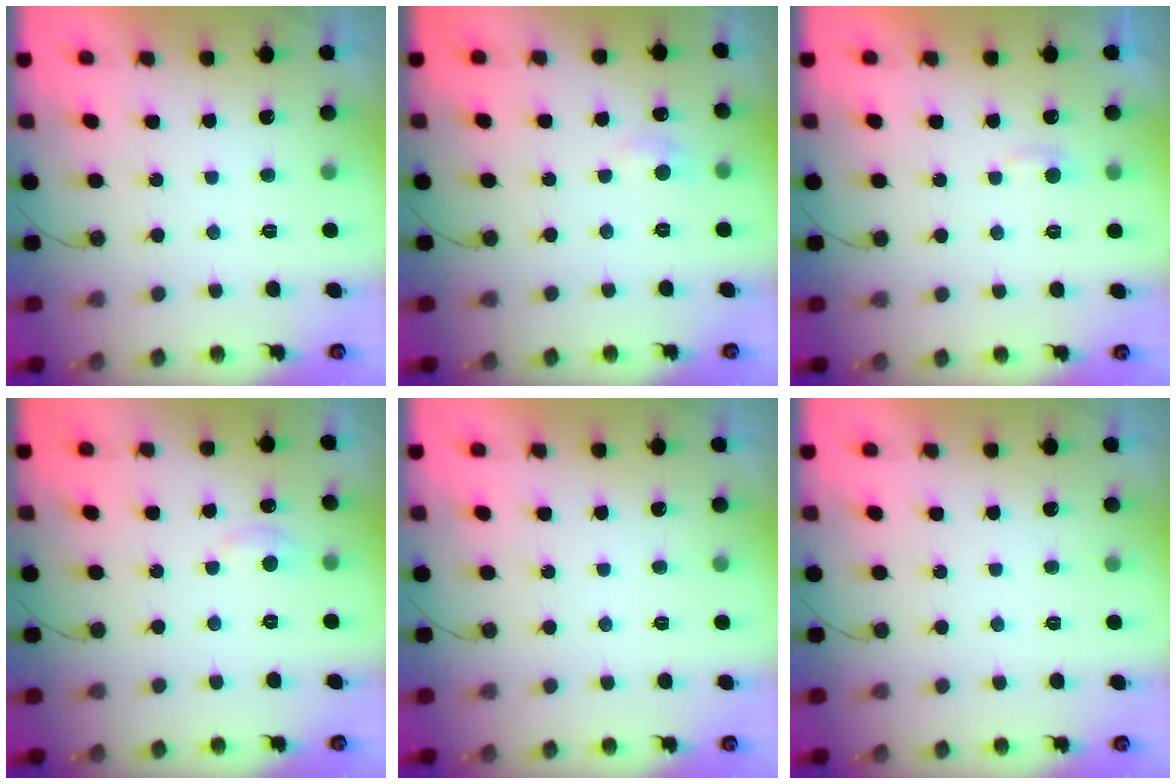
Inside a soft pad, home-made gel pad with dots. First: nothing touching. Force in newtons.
{"total": 5.9, "press": 5.9, "slide": 0.9}
{"total": 2.7, "press": 2.7, "slide": 0.2}
{"total": 3.2, "press": 3.2, "slide": 0.4}
{"total": 0.0}
{"total": 0.0}